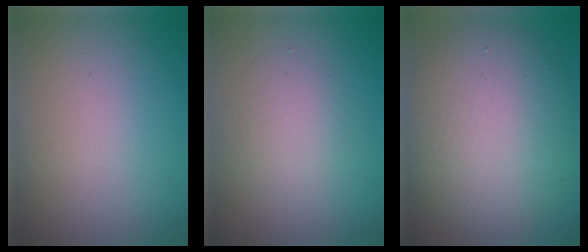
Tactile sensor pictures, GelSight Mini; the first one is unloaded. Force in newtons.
{"total": 2.2, "press": 2.2, "slide": 0.0}
{"total": 9.5, "press": 9.4, "slide": 0.5}